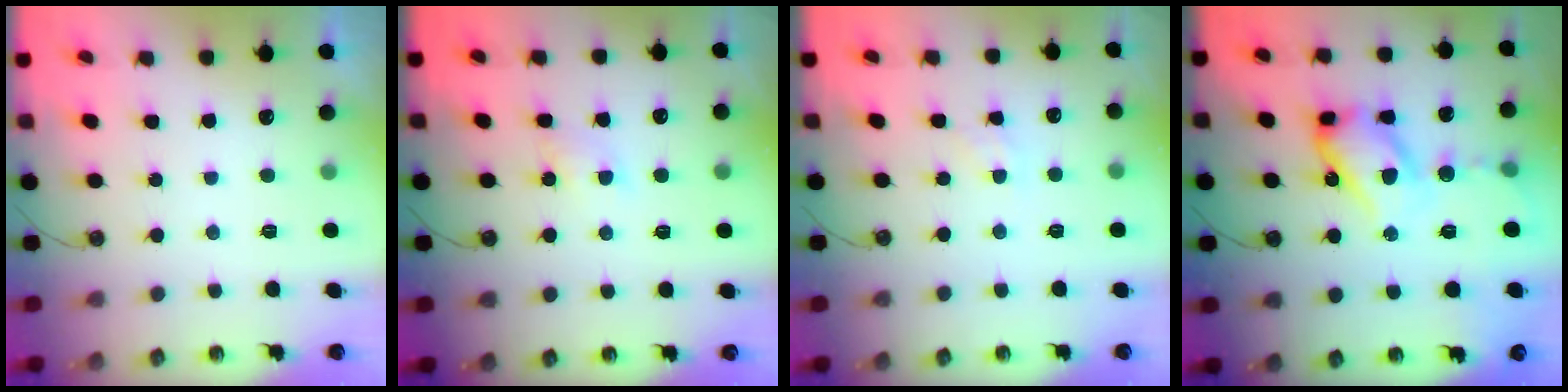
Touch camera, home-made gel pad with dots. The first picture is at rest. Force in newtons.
{"total": 5.1, "press": 5.1, "slide": 0.7}
{"total": 3.0, "press": 3.0, "slide": 0.5}
{"total": 17.3, "press": 17.2, "slide": 2.3}